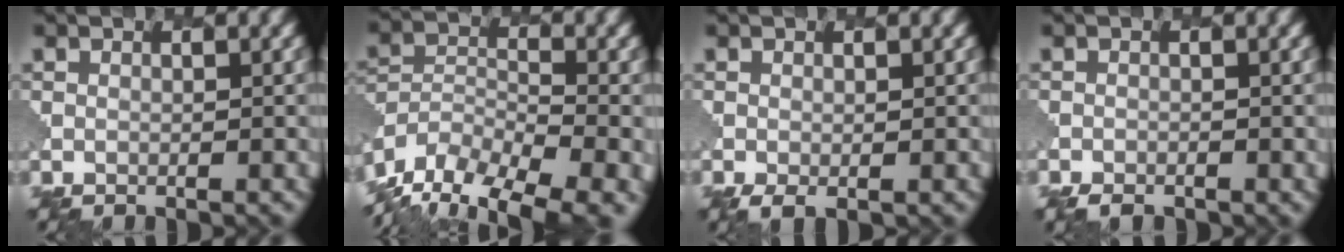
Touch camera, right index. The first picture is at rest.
{"total": 12.6, "force": [-9.7, 5.6, 5.7], "torque": [-0.095, -0.011, -0.140]}
{"total": 1.5, "force": [-0.7, 0.6, 1.2], "torque": [-0.024, -0.006, -0.010]}
{"total": 1.7, "force": [-1.4, 0.9, 0.4], "torque": [-0.008, 0.000, -0.022]}